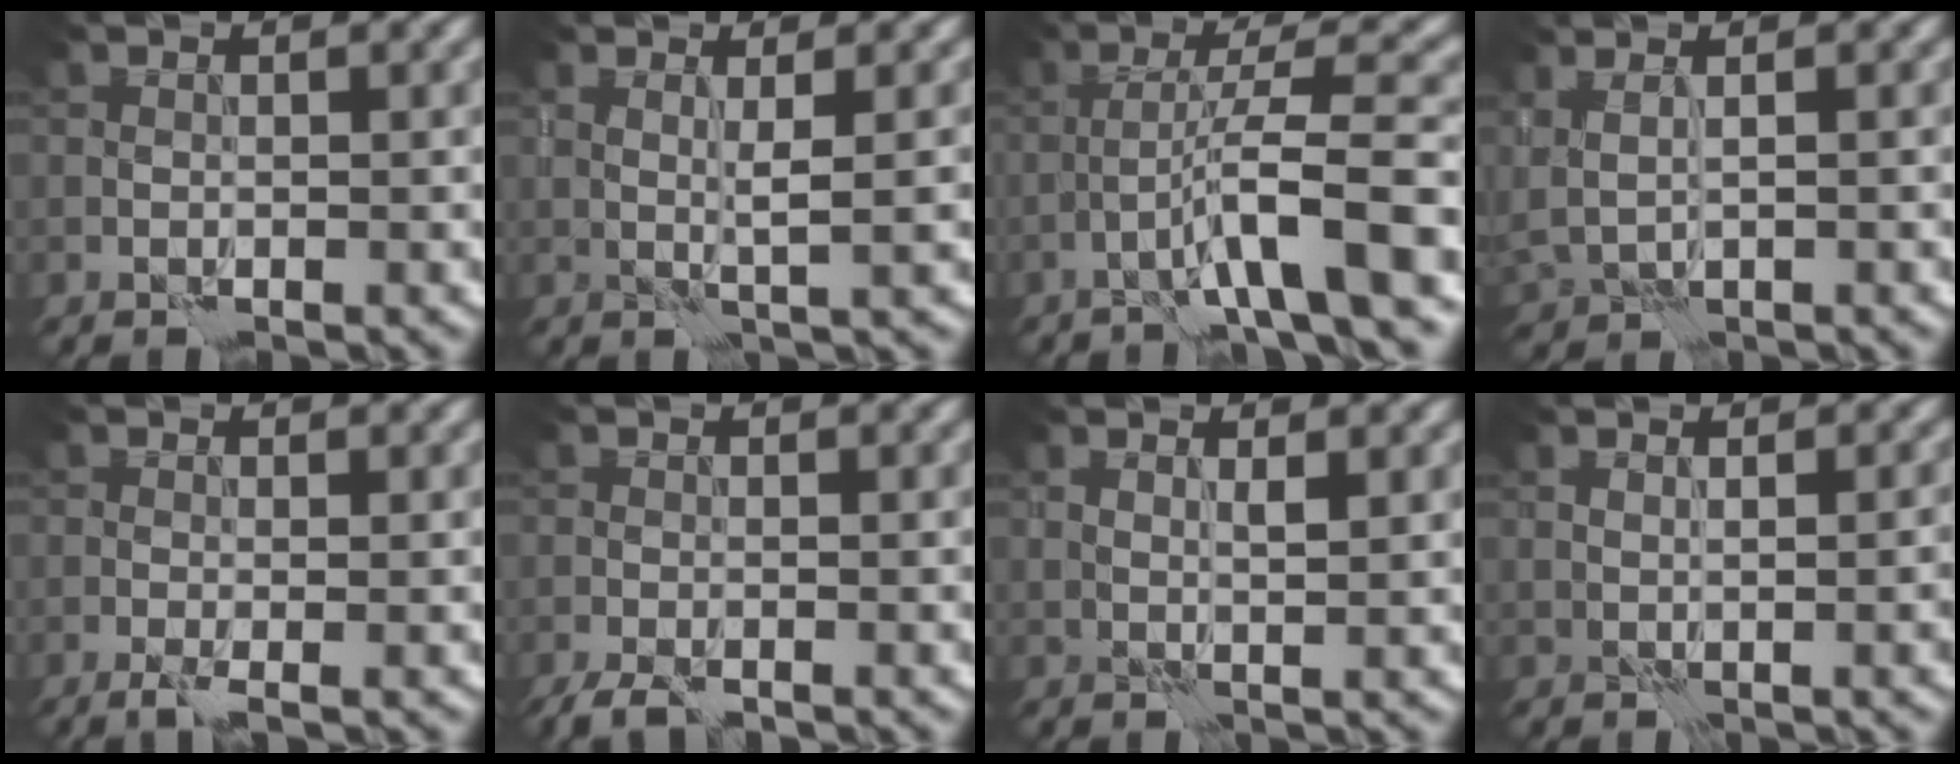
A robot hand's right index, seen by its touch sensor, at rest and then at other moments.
{"total": 1.8, "force": [0.9, 0.0, 1.5], "torque": [-0.024, -0.004, 0.016]}
{"total": 7.2, "force": [-2.8, 0.5, 6.6], "torque": [-0.108, 0.021, -0.046]}
{"total": 3.3, "force": [2.0, 1.3, 2.3], "torque": [-0.052, 0.005, 0.033]}
{"total": 1.3, "force": [-0.6, 0.0, 1.1], "torque": [-0.026, -0.007, -0.016]}
{"total": 2.4, "force": [-2.1, 0.4, 1.2], "torque": [-0.023, -0.012, -0.041]}
{"total": 1.3, "force": [1.1, 0.0, 0.7], "torque": [-0.015, -0.006, 0.022]}
{"total": 2.0, "force": [0.0, 0.5, 1.9], "torque": [-0.027, -0.009, 0.011]}